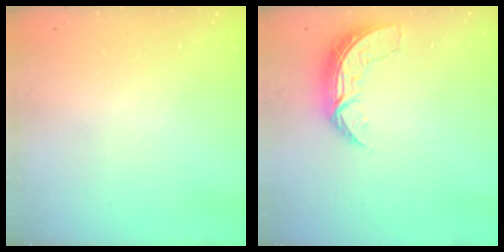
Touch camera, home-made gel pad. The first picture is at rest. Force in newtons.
{"total": 7.3, "press": 7.3, "slide": 0.4}